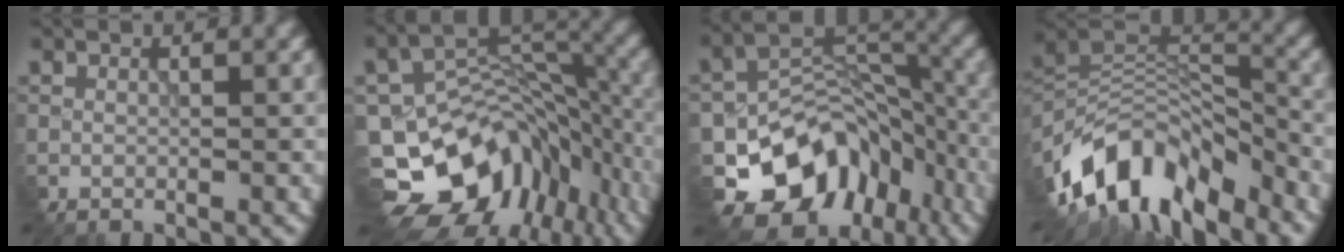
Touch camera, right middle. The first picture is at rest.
{"total": 12.4, "force": [-7.3, 8.2, 5.9], "torque": [-0.113, -0.005, -0.114]}
{"total": 10.0, "force": [-5.4, 7.2, 4.3], "torque": [-0.062, -0.004, -0.083]}
{"total": 11.4, "force": [-8.0, 5.1, 6.4], "torque": [-0.131, 0.012, -0.147]}